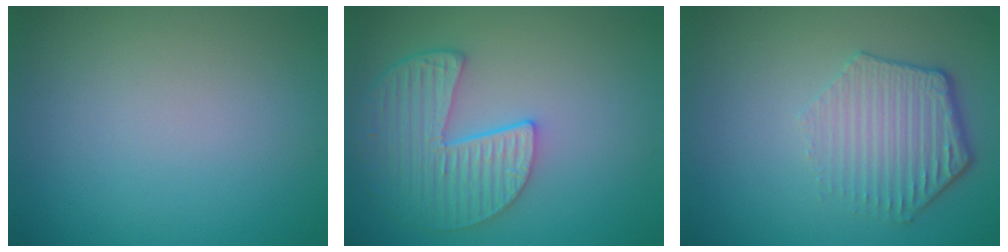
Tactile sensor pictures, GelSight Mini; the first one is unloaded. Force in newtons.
{"total": 5.4, "press": 4.7, "slide": 2.7}
{"total": 4.2, "press": 3.3, "slide": 2.7}